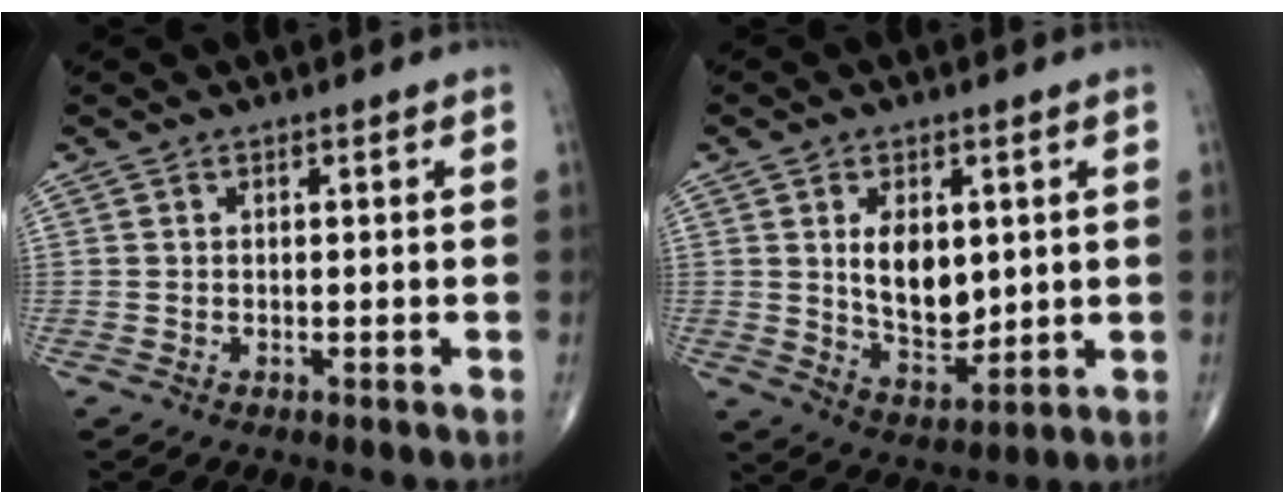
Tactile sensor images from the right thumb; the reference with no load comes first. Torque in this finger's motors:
{"motor_torque": [1.15, 0.89, 0.85, -0.52, 0.06]}